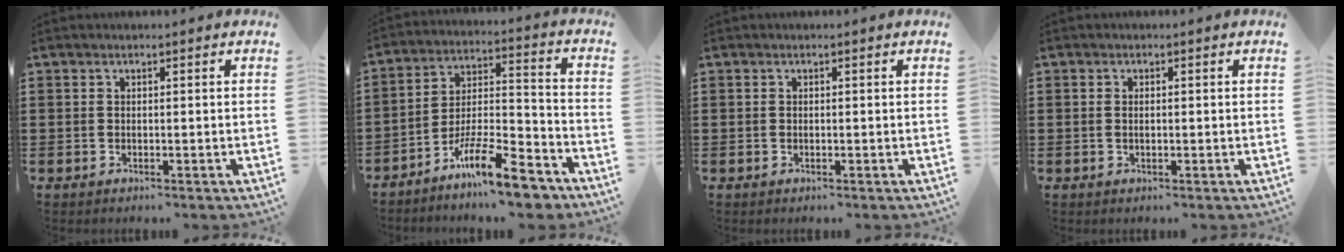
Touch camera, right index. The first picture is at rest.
{"total": 13.2, "force": [-10.3, 2.5, 7.9], "torque": [-0.126, 0.038, -0.188]}
{"total": 0.0}
{"total": 1.0, "force": [0.0, 0.5, 0.8], "torque": [-0.018, 0.003, -0.001]}